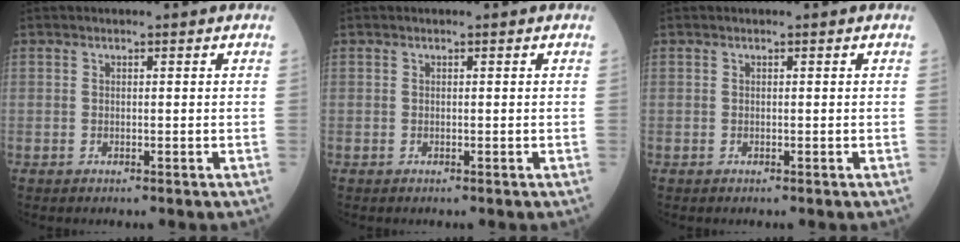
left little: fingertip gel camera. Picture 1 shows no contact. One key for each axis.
{"total": 0.0}
{"total": 0.0}